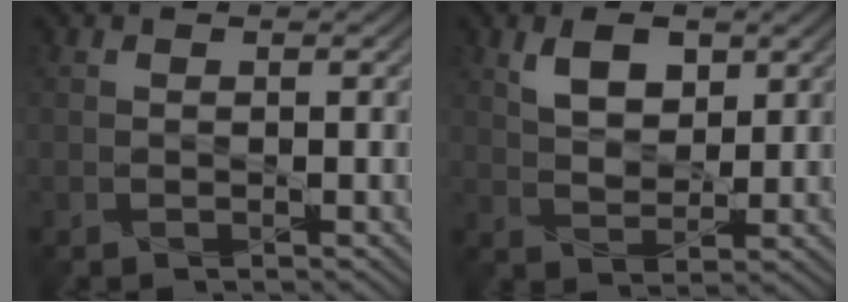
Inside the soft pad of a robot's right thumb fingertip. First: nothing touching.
{"total": 4.9, "force": [2.6, 2.8, 3.1], "torque": [-0.064, -0.001, 0.049]}